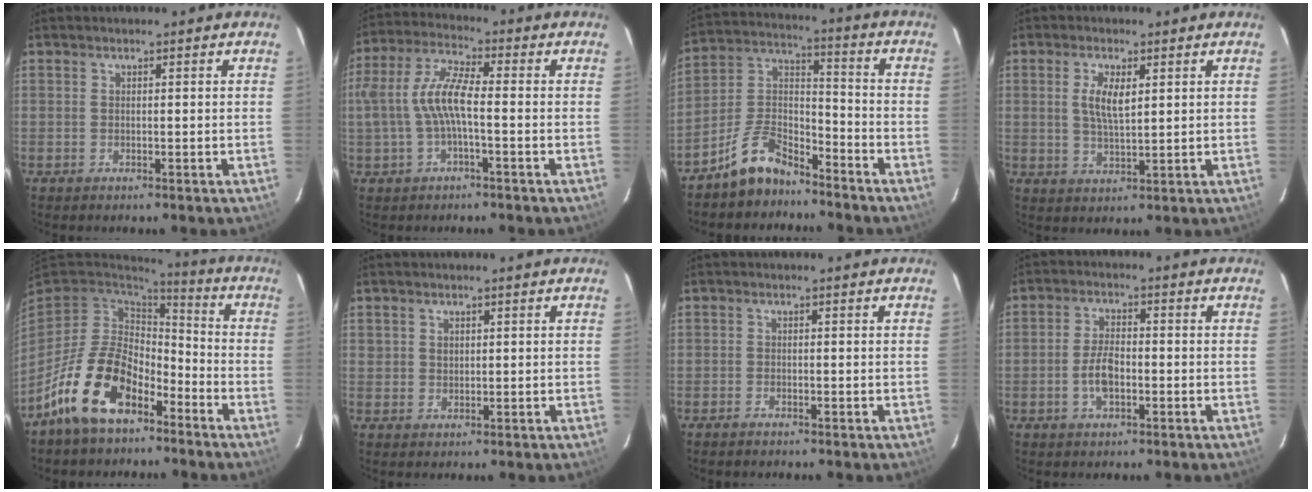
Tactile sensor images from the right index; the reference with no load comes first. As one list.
[{"total": 9.4, "force": [-1.3, 2.9, 8.8], "torque": [-0.188, 0.011, -0.022]}, {"total": 10.5, "force": [-8.1, 4.7, 4.7], "torque": [-0.106, 0.050, -0.152]}, {"total": 5.2, "force": [1.5, 2.0, 4.6], "torque": [-0.087, 0.001, 0.029]}, {"total": 16.3, "force": [-9.5, 8.9, 9.8], "torque": [-0.200, 0.004, -0.165]}, {"total": 1.6, "force": [0.6, 1.4, 0.4], "torque": [-0.003, 0.005, 0.011]}, {"total": 2.7, "force": [-2.2, 1.0, 1.3], "torque": [-0.034, -0.004, -0.042]}, {"total": 5.0, "force": [-1.6, 2.5, 4.0], "torque": [-0.084, 0.005, -0.028]}]